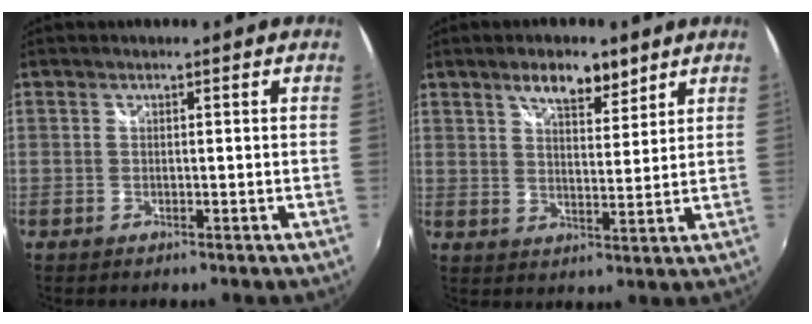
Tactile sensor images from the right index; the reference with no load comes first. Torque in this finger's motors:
{"motor_torque": [0.50, 0.48, 0.20, 0.05]}